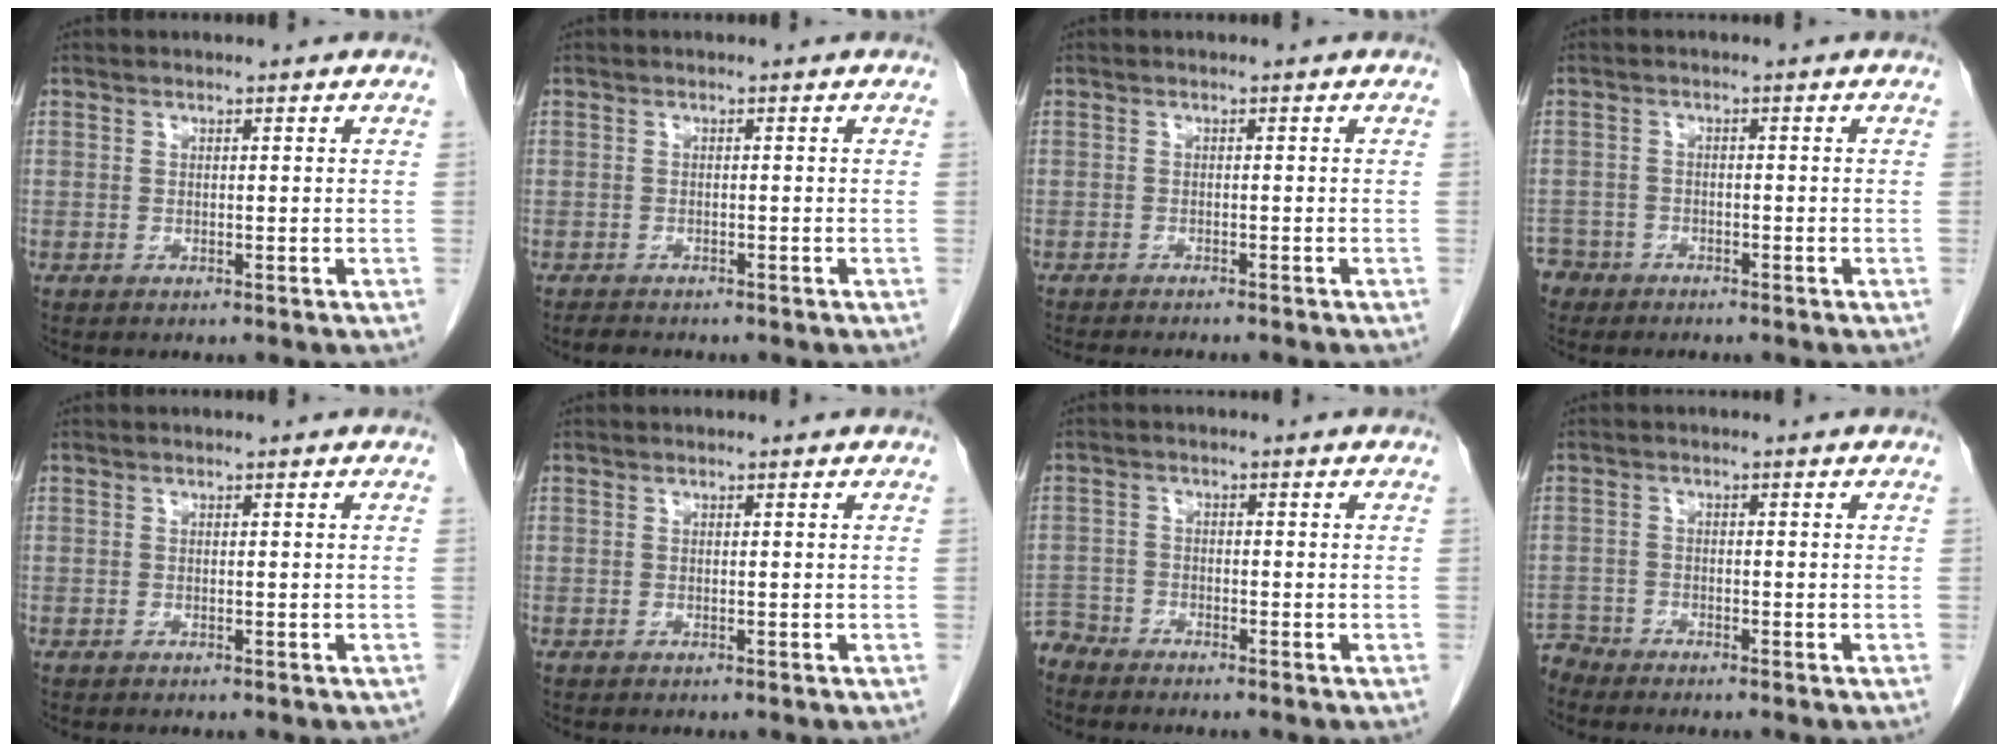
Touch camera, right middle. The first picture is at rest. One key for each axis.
{"total": 1.8, "fx": -1.6, "fy": 0.6, "fz": 0.5, "tx": -0.016, "ty": -0.006, "tz": -0.022}
{"total": 6.6, "fx": -5.8, "fy": 1.0, "fz": 2.9, "tx": -0.031, "ty": -0.008, "tz": -0.078}
{"total": 3.5, "fx": -2.9, "fy": 1.9, "fz": -0.5, "tx": 0.007, "ty": 0.003, "tz": -0.059}
{"total": 0.5, "fx": -0.4, "fy": 0.2, "fz": 0.2, "tx": -0.011, "ty": 0.000, "tz": -0.003}
{"total": 0.0}
{"total": 3.7, "fx": -3.6, "fy": 0.7, "fz": -0.4, "tx": 0.011, "ty": -0.010, "tz": -0.071}
{"total": 2.6, "fx": -2.5, "fy": 0.1, "fz": -0.8, "tx": 0.021, "ty": -0.011, "tz": -0.049}